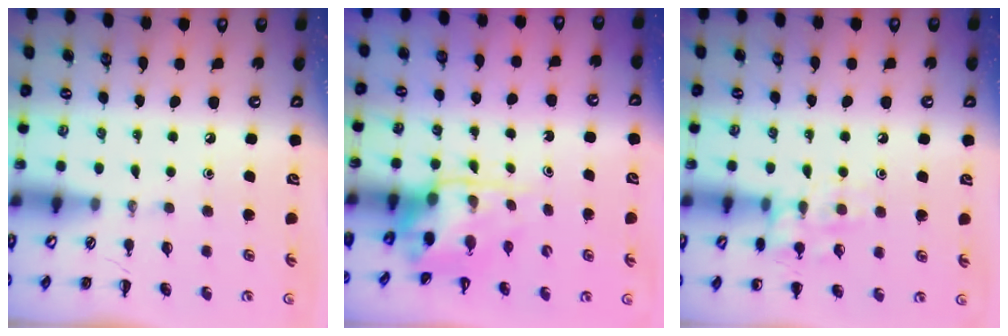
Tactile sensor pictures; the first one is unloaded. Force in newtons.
{"total": 4.0, "press": 3.9, "slide": 0.8}
{"total": 10.8, "press": 10.8, "slide": 0.6}